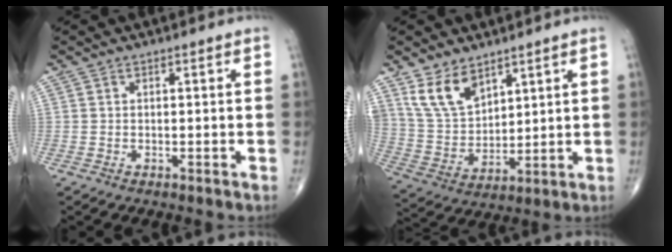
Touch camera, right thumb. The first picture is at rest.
{"total": 10.5, "force": [6.8, 5.9, 5.5], "torque": [-0.088, -0.033, 0.149]}